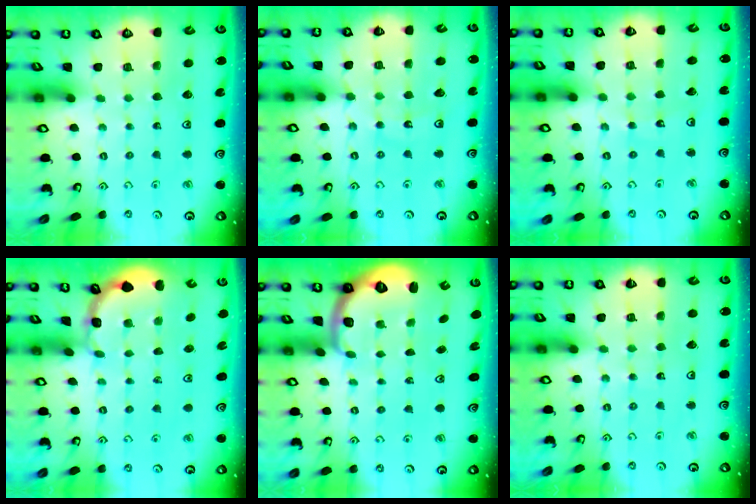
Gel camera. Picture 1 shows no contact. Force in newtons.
{"total": 11.5, "press": 11.0, "slide": 3.3}
{"total": 5.7, "press": 5.6, "slide": 0.7}
{"total": 1.9, "press": 1.9, "slide": 0.1}
{"total": 1.9, "press": 1.8, "slide": 0.5}
{"total": 4.2, "press": 4.1, "slide": 0.4}